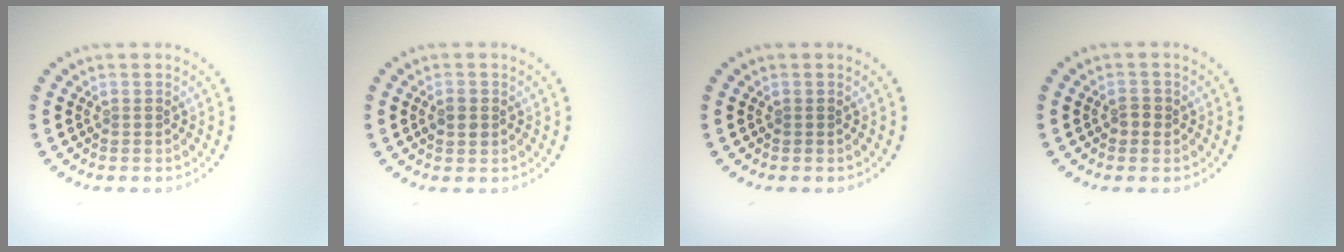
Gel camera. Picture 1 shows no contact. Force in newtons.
{"total": 1.4, "press": 1.4, "slide": 0.1}
{"total": 0.0}
{"total": 1.1, "press": 1.1, "slide": 0.3}